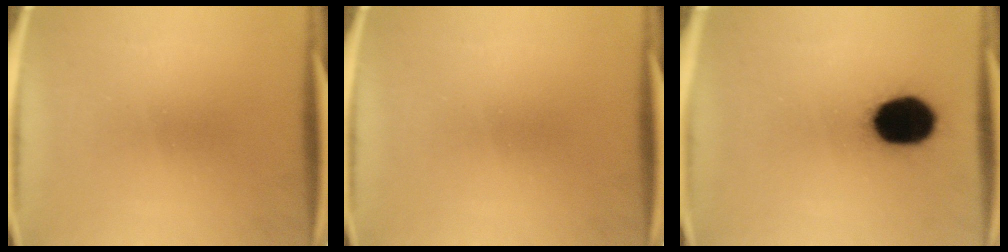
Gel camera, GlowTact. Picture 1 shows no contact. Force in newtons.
{"total": 0.0}
{"total": 16.7}